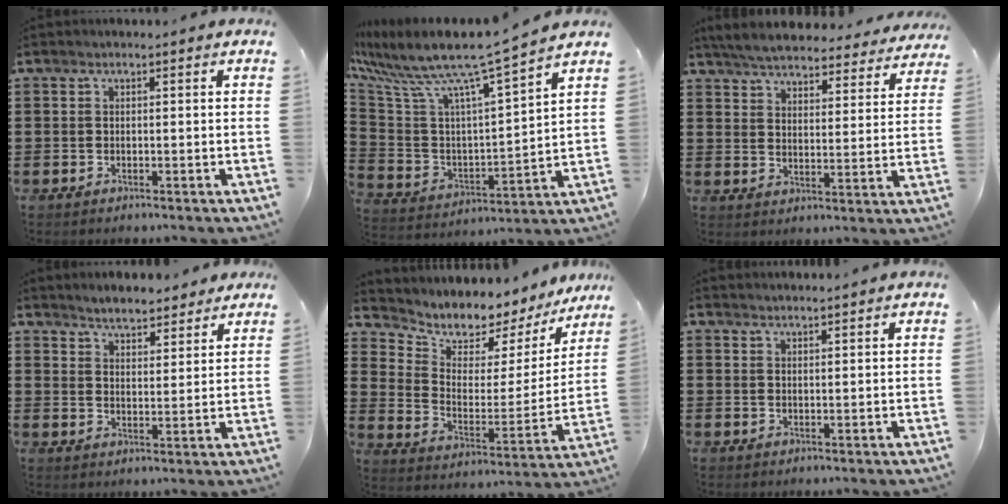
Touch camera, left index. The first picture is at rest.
{"total": 9.9, "force": [8.2, 0.2, 5.6], "torque": [-0.143, -0.065, 0.128]}
{"total": 5.5, "force": [5.4, 0.3, 1.0], "torque": [-0.046, -0.032, 0.094]}
{"total": 4.0, "force": [3.9, 0.6, -0.1], "torque": [-0.015, -0.013, 0.072]}
{"total": 5.0, "force": [4.6, 2.0, 0.1], "torque": [-0.031, -0.045, 0.072]}
{"total": 1.5, "force": [1.5, -0.2, 0.0], "torque": [-0.003, 0.000, 0.030]}